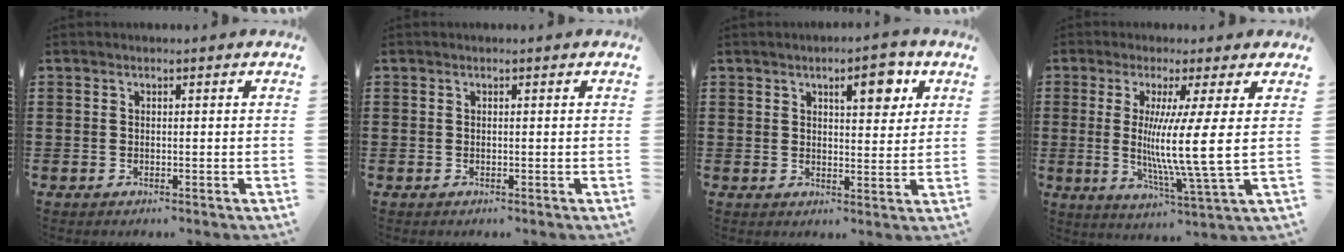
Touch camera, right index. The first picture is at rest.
{"total": 0.0}
{"total": 6.1, "force": [3.1, 2.3, 4.7], "torque": [-0.060, -0.006, 0.044]}
{"total": 11.1, "force": [0.8, -0.7, 11.0], "torque": [-0.207, -0.022, 0.006]}